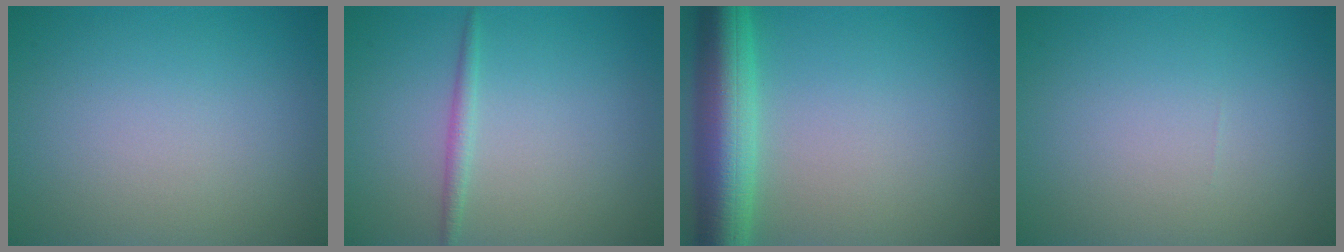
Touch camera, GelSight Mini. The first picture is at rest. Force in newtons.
{"total": 1.2, "press": 1.2, "slide": 0.1}
{"total": 7.3, "press": 7.3, "slide": 0.2}
{"total": 0.0}